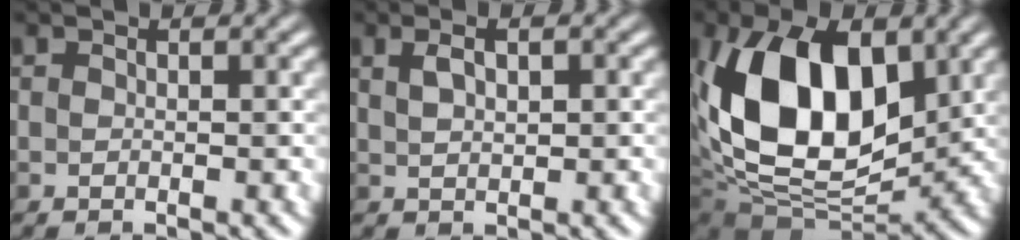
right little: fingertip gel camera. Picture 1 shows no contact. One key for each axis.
{"total": 2.1, "fx": 0.1, "fy": 0.9, "fz": 1.8, "tx": -0.041, "ty": 0.003, "tz": 0.003}
{"total": 12.4, "fx": 1.7, "fy": 7.9, "fz": 9.5, "tx": -0.168, "ty": -0.004, "tz": 0.027}